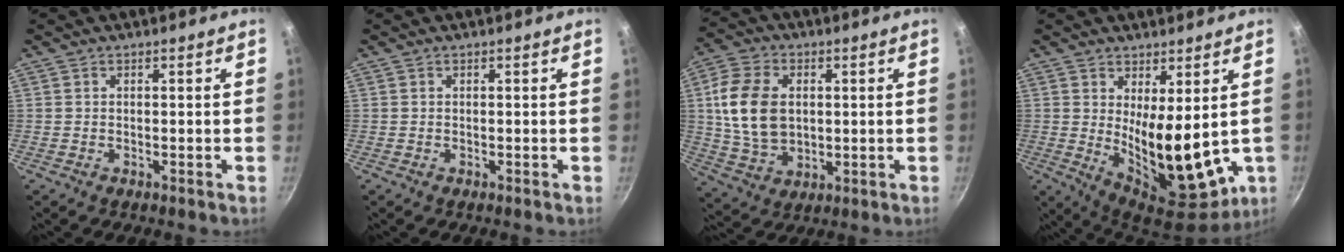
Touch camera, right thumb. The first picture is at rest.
{"total": 0.0}
{"total": 13.8, "force": [1.8, 9.7, 9.8], "torque": [-0.172, -0.003, 0.040]}
{"total": 15.5, "force": [1.9, 7.0, 13.7], "torque": [-0.195, -0.048, 0.051]}